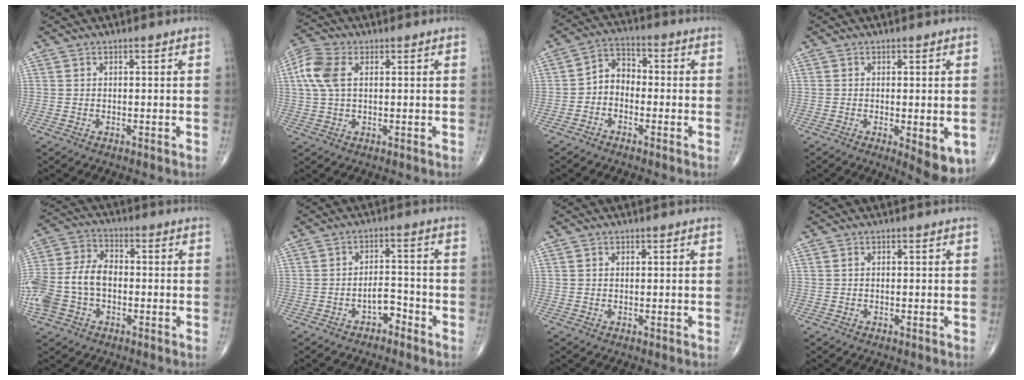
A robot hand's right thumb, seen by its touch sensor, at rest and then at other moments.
{"total": 7.3, "force": [1.7, 4.2, 5.7], "torque": [-0.145, 0.017, 0.032]}
{"total": 5.4, "force": [-1.5, 4.1, 3.1], "torque": [-0.029, 0.029, -0.046]}
{"total": 7.0, "force": [-1.9, 2.3, 6.4], "torque": [-0.081, -0.018, -0.023]}
{"total": 14.2, "force": [-2.6, 9.7, 10.0], "torque": [-0.217, 0.036, -0.054]}
{"total": 4.0, "force": [-2.7, 2.2, 2.0], "torque": [-0.017, 0.031, -0.042]}
{"total": 0.5, "force": [0.1, 0.5, 0.2], "torque": [-0.001, 0.000, 0.002]}
{"total": 0.0}